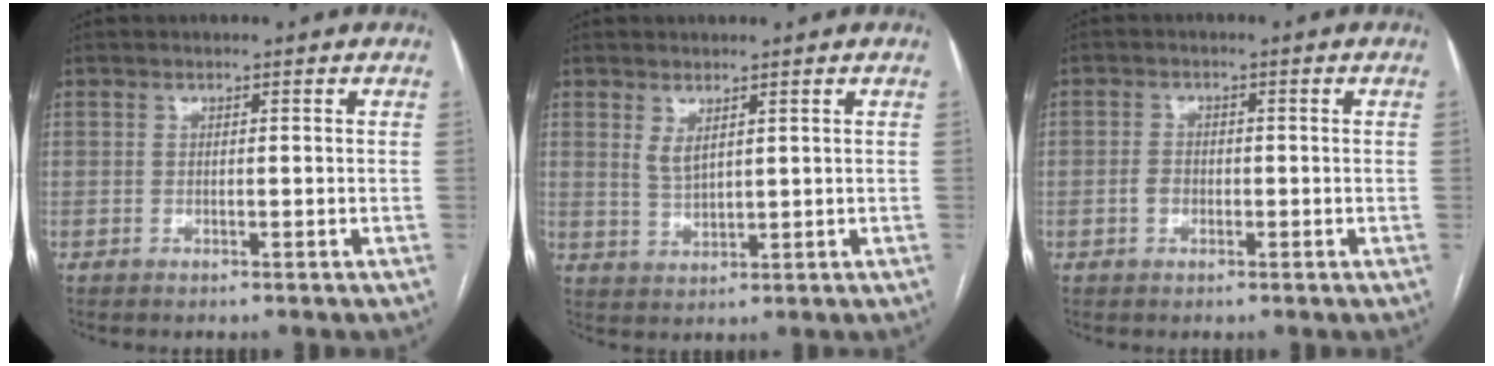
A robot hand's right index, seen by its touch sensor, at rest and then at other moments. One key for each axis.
{"total": 2.6, "fx": 1.5, "fy": 0.9, "fz": 1.9, "tx": -0.041, "ty": -0.005, "tz": 0.039}
{"total": 1.9, "fx": -0.6, "fy": 1.3, "fz": 1.2, "tx": -0.024, "ty": 0.006, "tz": -0.010}